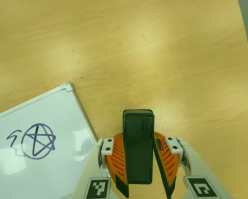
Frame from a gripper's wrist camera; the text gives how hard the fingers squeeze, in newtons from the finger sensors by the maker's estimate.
{"total": 8.7, "left": 7.1, "right": 10.3}